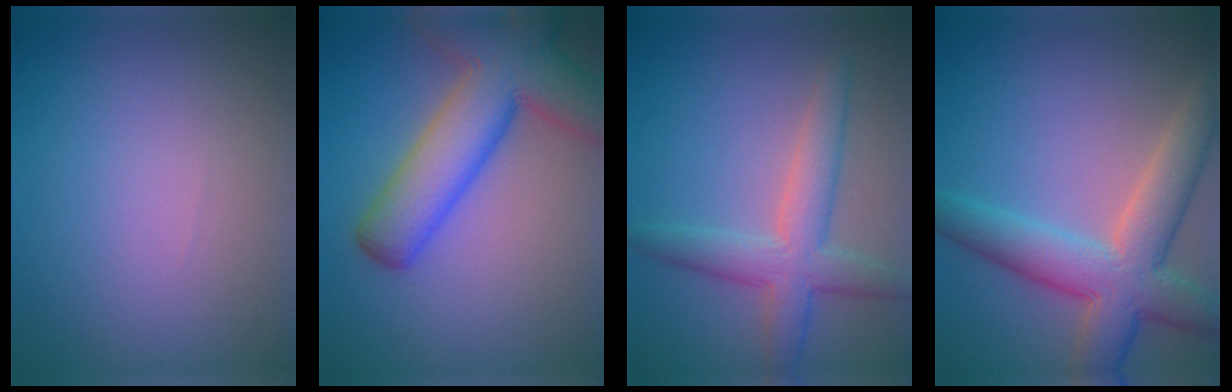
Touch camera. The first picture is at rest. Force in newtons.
{"total": 9.2, "press": 9.2, "slide": 0.4}
{"total": 4.7, "press": 4.7, "slide": 0.4}
{"total": 7.6, "press": 7.6, "slide": 0.5}